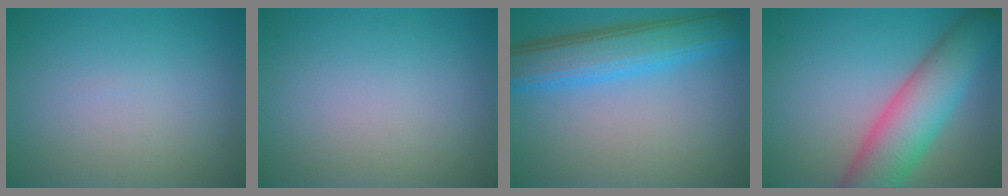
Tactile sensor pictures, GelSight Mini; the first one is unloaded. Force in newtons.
{"total": 0.0}
{"total": 6.3, "press": 6.3, "slide": 0.1}
{"total": 8.3, "press": 8.3, "slide": 0.5}